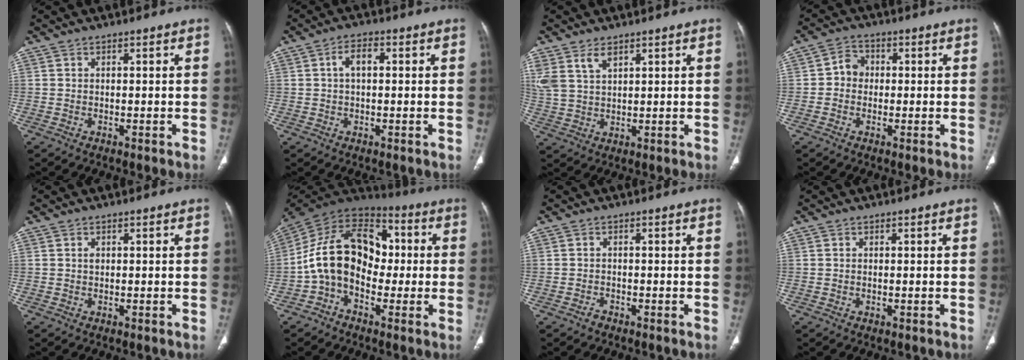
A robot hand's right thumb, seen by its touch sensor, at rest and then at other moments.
{"total": 3.6, "force": [0.5, 2.0, 2.9], "torque": [-0.052, 0.013, 0.005]}
{"total": 5.4, "force": [3.3, 2.8, 3.3], "torque": [-0.066, -0.009, 0.076]}
{"total": 4.1, "force": [-0.2, 3.6, 1.8], "torque": [-0.011, 0.014, -0.014]}
{"total": 0.7, "force": [0.1, 0.5, 0.4], "torque": [-0.005, 0.001, 0.002]}
{"total": 16.7, "force": [-1.5, 11.9, 11.6], "torque": [-0.177, 0.050, -0.039]}
{"total": 1.0, "force": [-0.9, 0.5, 0.2], "torque": [-0.005, 0.002, -0.019]}
{"total": 0.0}